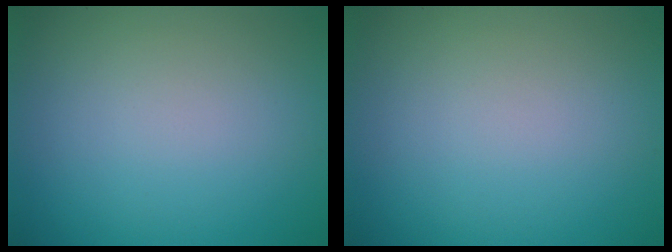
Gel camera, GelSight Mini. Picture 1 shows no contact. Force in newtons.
{"total": 0.0}